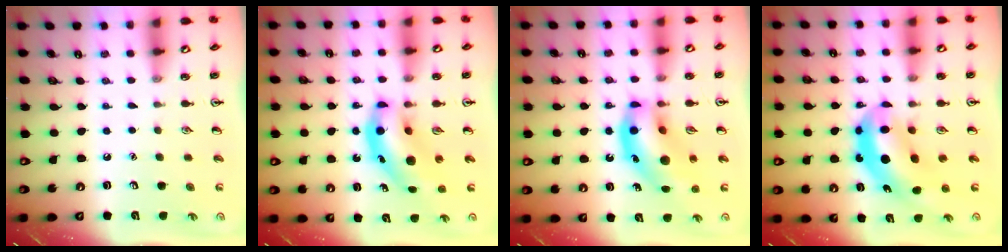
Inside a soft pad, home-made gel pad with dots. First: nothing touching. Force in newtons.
{"total": 9.7, "press": 9.3, "slide": 2.7}
{"total": 16.5, "press": 15.8, "slide": 4.8}
{"total": 10.4, "press": 10.0, "slide": 3.0}